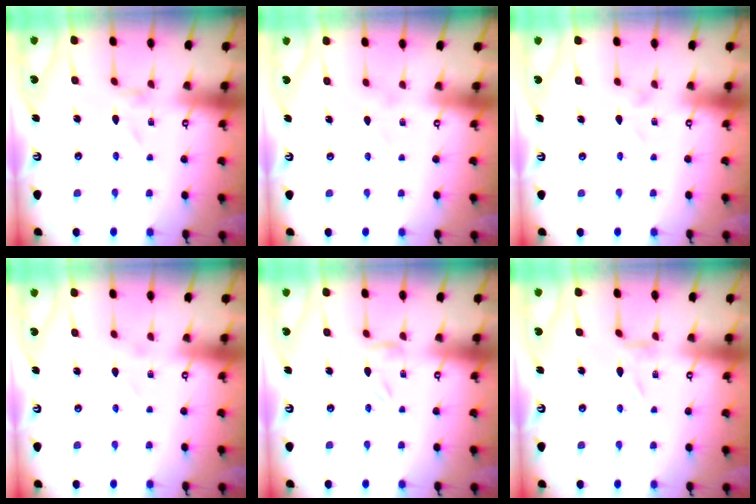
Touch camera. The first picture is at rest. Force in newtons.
{"total": 0.0}
{"total": 0.9, "press": 0.9, "slide": 0.1}
{"total": 0.9, "press": 0.8, "slide": 0.1}
{"total": 1.6, "press": 1.6, "slide": 0.3}
{"total": 0.0}